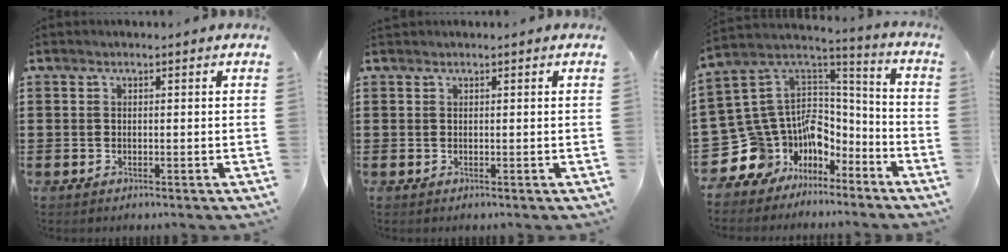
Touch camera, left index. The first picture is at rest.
{"total": 0.0}
{"total": 10.1, "force": [-5.1, 8.3, 2.6], "torque": [-0.099, -0.023, -0.089]}